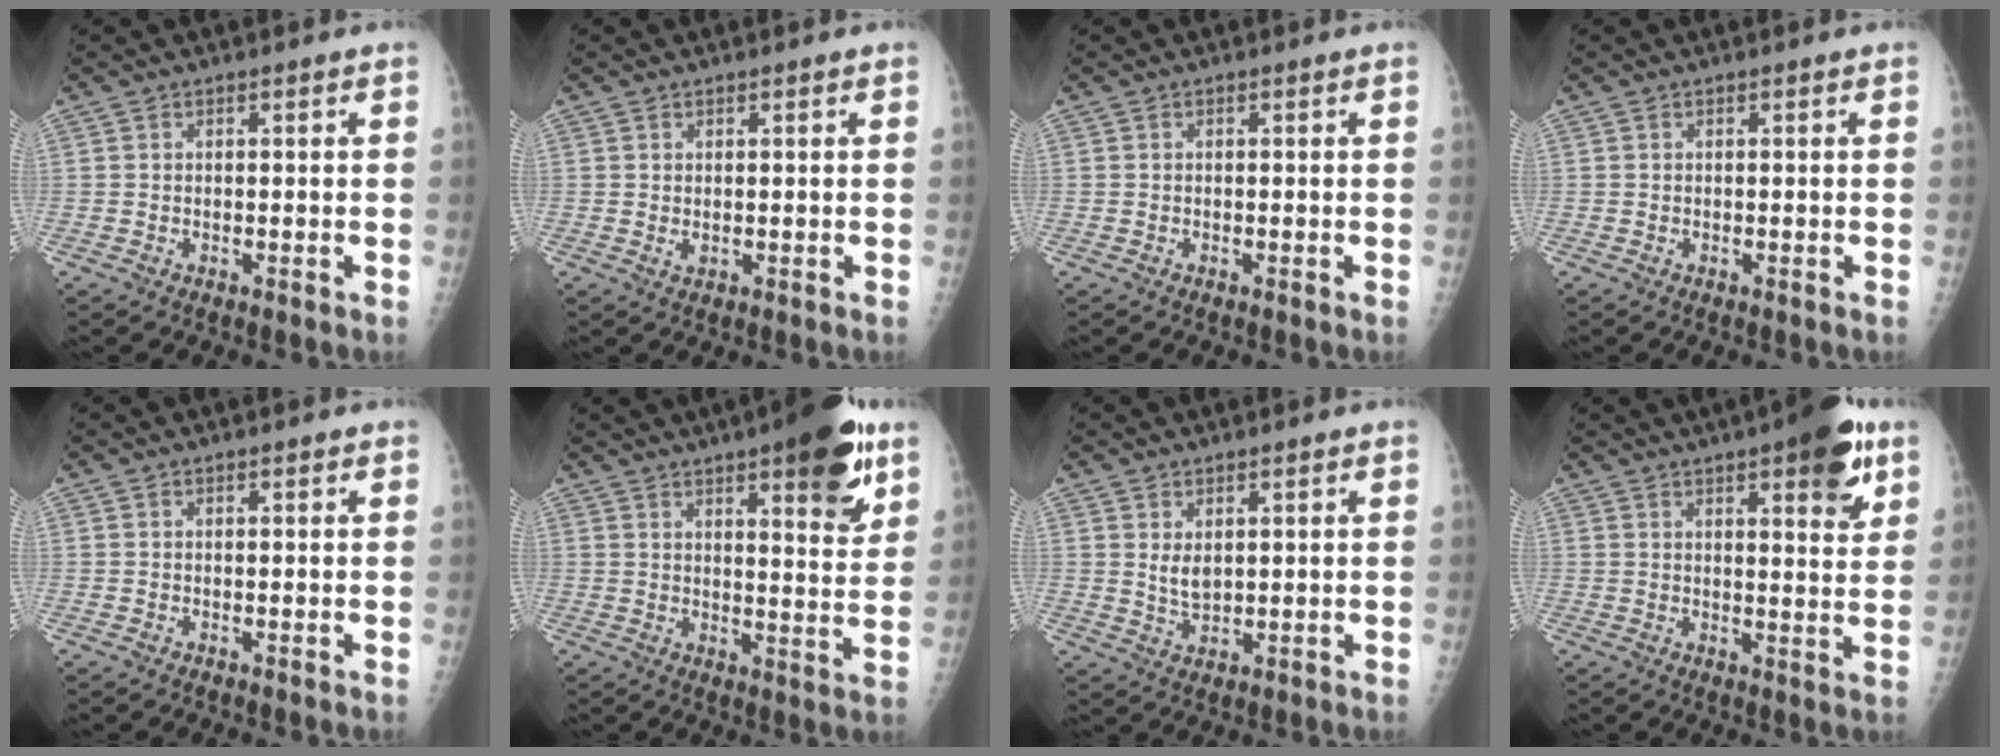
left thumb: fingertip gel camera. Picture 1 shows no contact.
{"total": 1.6, "force": [0.5, 0.8, 1.3], "torque": [-0.020, -0.004, 0.011]}
{"total": 0.0}
{"total": 0.0}
{"total": 0.7, "force": [0.5, 0.2, 0.5], "torque": [-0.007, -0.001, 0.006]}
{"total": 15.7, "force": [8.8, 4.3, 12.2], "torque": [-0.134, -0.041, 0.117]}
{"total": 3.7, "force": [1.5, 2.0, 2.7], "torque": [-0.043, -0.018, 0.033]}
{"total": 12.5, "force": [6.7, 3.7, 9.9], "torque": [-0.103, -0.027, 0.084]}